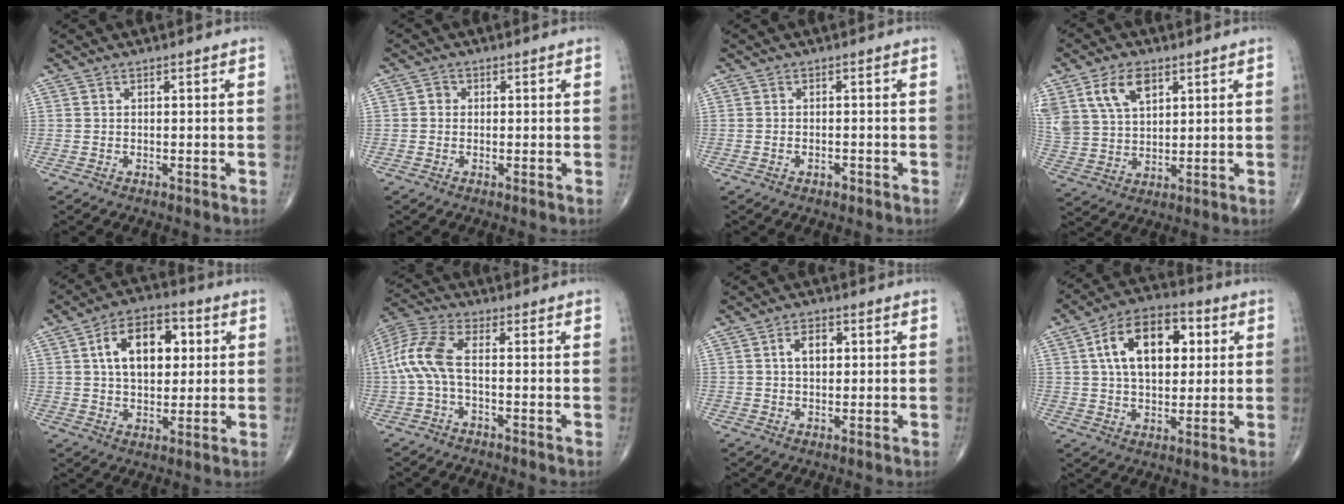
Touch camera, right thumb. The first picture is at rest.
{"total": 1.5, "force": [0.0, 1.4, 0.5], "torque": [-0.001, 0.003, -0.004]}
{"total": 1.2, "force": [-0.8, 0.7, 0.7], "torque": [-0.012, 0.005, -0.011]}
{"total": 11.9, "force": [5.8, 7.3, 7.3], "torque": [-0.137, -0.013, 0.122]}
{"total": 13.6, "force": [3.3, 8.2, 10.4], "torque": [-0.141, 0.008, 0.049]}
{"total": 8.7, "force": [-0.8, 3.5, 7.9], "torque": [-0.195, 0.028, -0.023]}
{"total": 4.4, "force": [1.0, 2.8, 3.3], "torque": [-0.048, 0.005, 0.014]}
{"total": 16.3, "force": [4.1, 9.7, 12.4], "torque": [-0.180, 0.009, 0.064]}